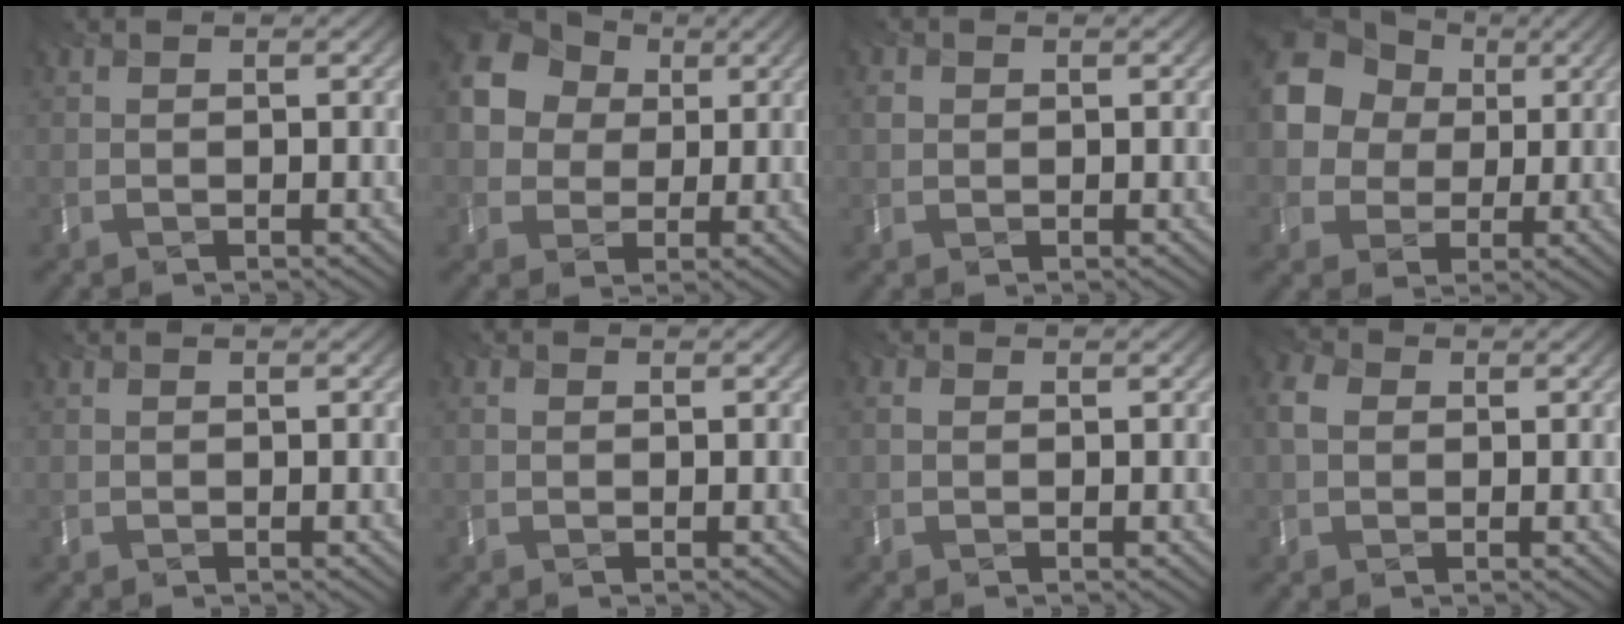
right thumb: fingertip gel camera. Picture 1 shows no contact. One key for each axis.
{"total": 12.1, "fx": 2.7, "fy": 10.6, "fz": 5.2, "tx": -0.173, "ty": 0.026, "tz": 0.049}
{"total": 0.9, "fx": -0.3, "fy": 0.8, "fz": -0.1, "tx": 0.001, "ty": -0.006, "tz": -0.009}
{"total": 11.8, "fx": 2.0, "fy": 10.3, "fz": 5.2, "tx": -0.158, "ty": 0.023, "tz": 0.021}
{"total": 0.0}
{"total": 0.6, "fx": -0.3, "fy": 0.6, "fz": -0.1, "tx": 0.000, "ty": -0.004, "tz": -0.006}
{"total": 0.9, "fx": -0.4, "fy": 0.8, "fz": 0.2, "tx": -0.008, "ty": -0.003, "tz": -0.010}
{"total": 2.5, "fx": -0.4, "fy": 2.1, "fz": 1.3, "tx": -0.037, "ty": -0.001, "tz": -0.017}